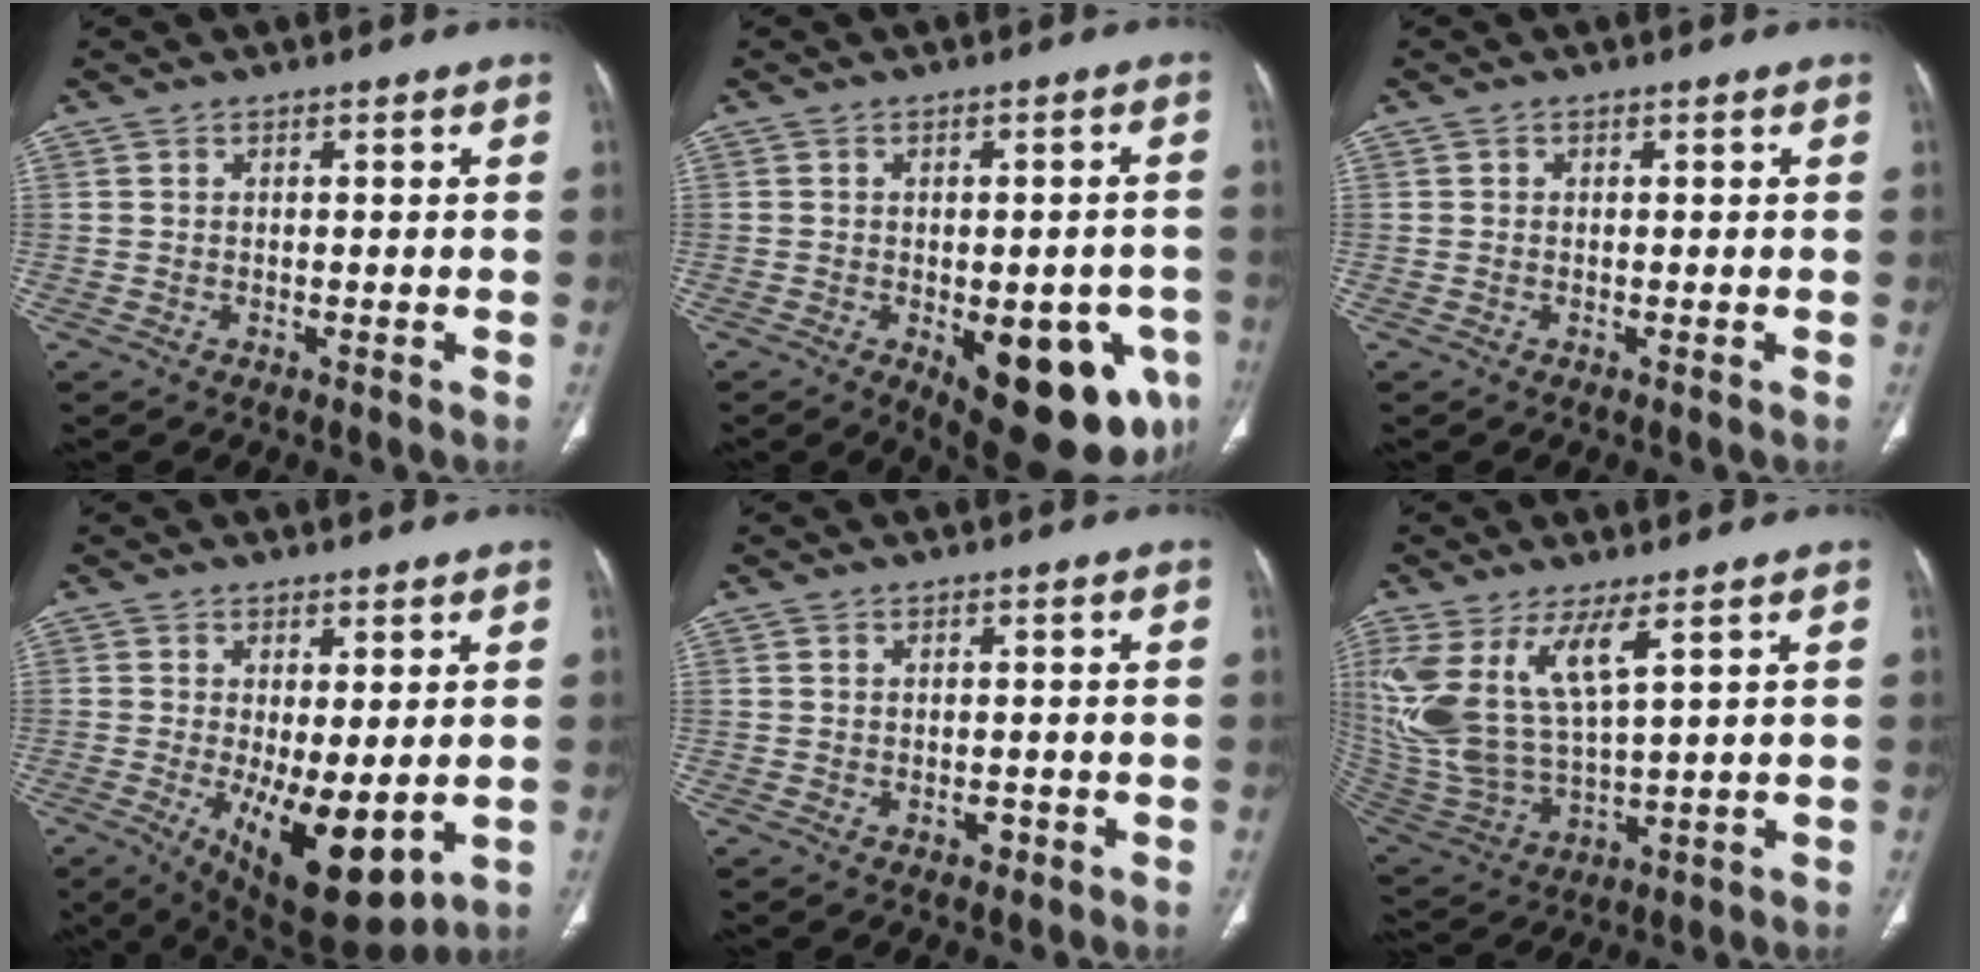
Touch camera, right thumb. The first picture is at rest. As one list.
[{"total": 18.0, "force": [-6.5, 8.0, 14.8], "torque": [-0.131, 0.006, -0.062]}, {"total": 0.0}, {"total": 13.2, "force": [-2.6, 5.2, 11.8], "torque": [-0.177, -0.025, -0.017]}, {"total": 1.4, "force": [-0.5, 1.0, 0.9], "torque": [-0.008, 0.002, -0.004]}, {"total": 14.9, "force": [6.4, 5.3, 12.4], "torque": [-0.279, -0.031, 0.149]}]